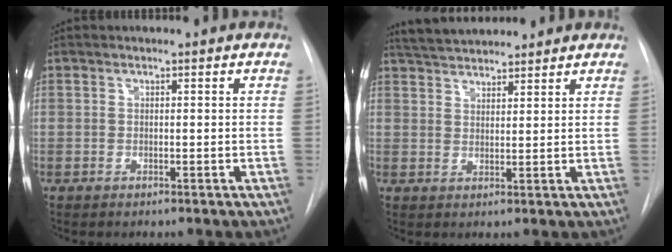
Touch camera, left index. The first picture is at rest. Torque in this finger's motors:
{"motor_torque": [0.09, -0.60, 0.33, 0.08]}